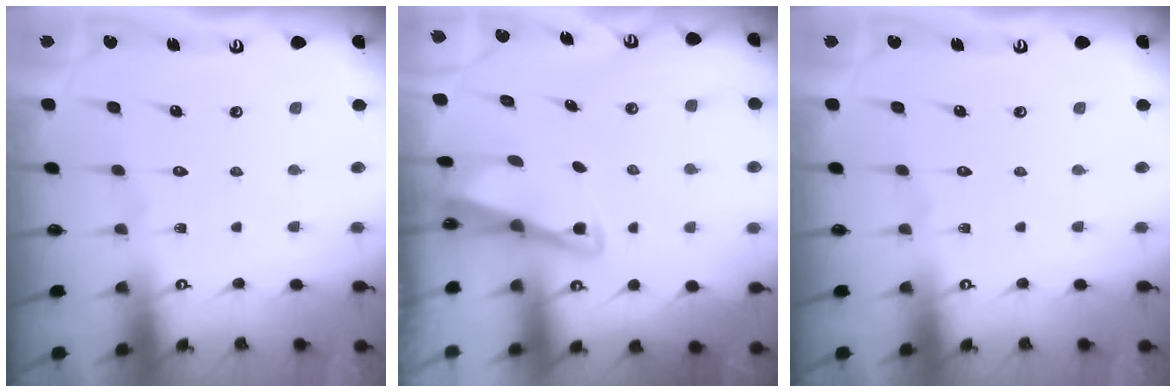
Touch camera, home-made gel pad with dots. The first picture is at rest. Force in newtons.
{"total": 2.8, "press": 2.8, "slide": 0.4}
{"total": 0.0}